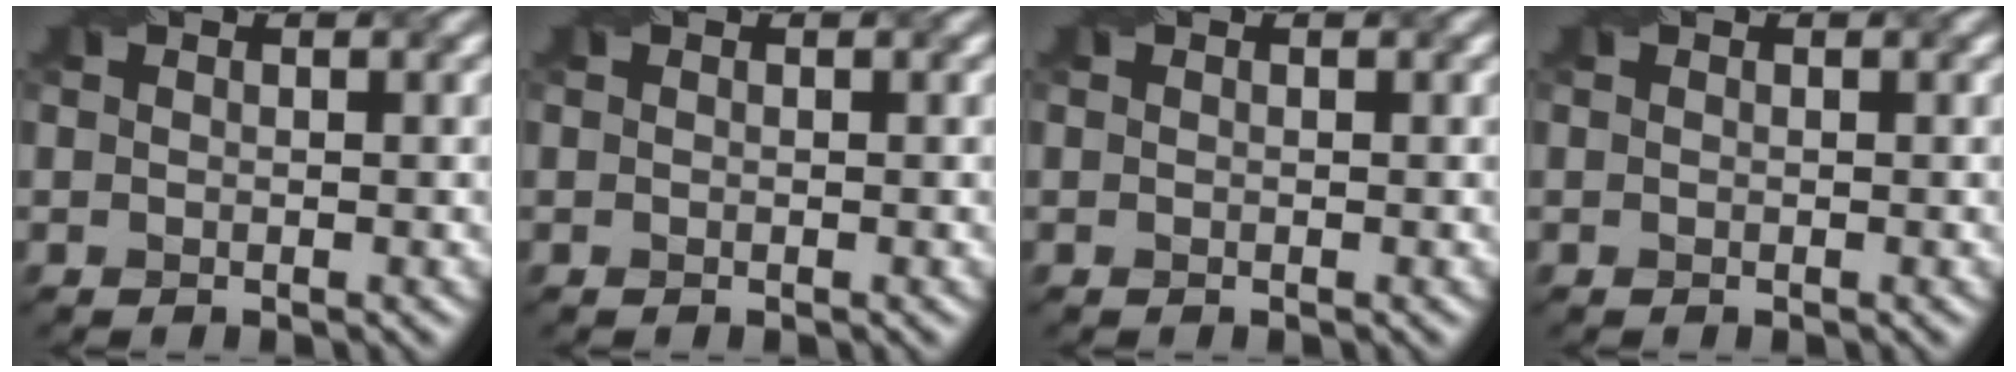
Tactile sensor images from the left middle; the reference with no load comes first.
{"total": 0.0}
{"total": 0.0}
{"total": 0.0}